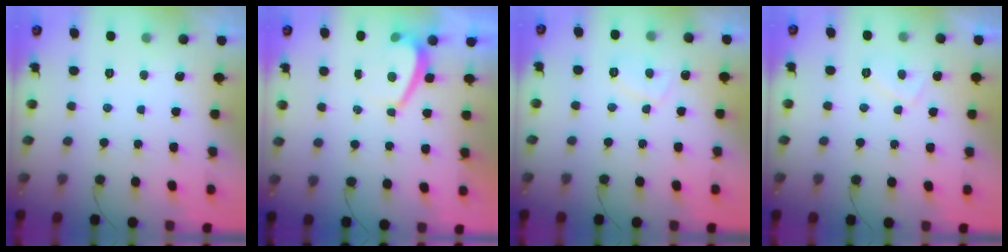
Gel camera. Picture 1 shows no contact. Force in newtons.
{"total": 1.2, "press": 1.1, "slide": 0.5}
{"total": 4.2, "press": 4.2, "slide": 0.5}
{"total": 2.8, "press": 2.8, "slide": 0.4}